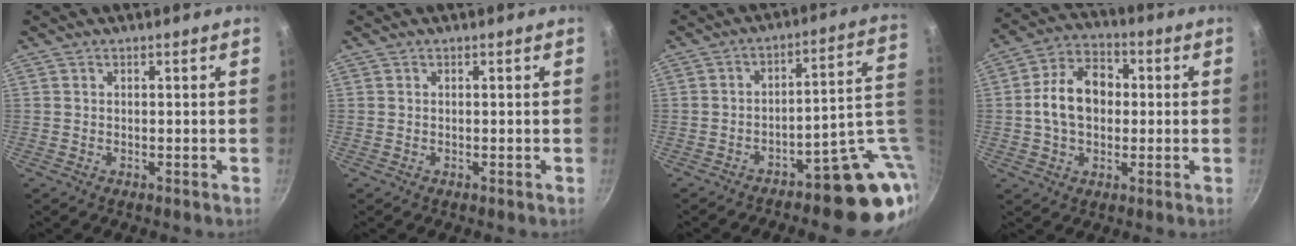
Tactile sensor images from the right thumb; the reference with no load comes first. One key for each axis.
{"total": 0.0}
{"total": 15.4, "fx": -3.7, "fy": 6.9, "fz": 13.2, "tx": -0.097, "ty": 0.031, "tz": -0.044}
{"total": 12.4, "fx": 0.4, "fy": 8.9, "fz": 8.6, "tx": -0.115, "ty": 0.027, "tz": -0.007}